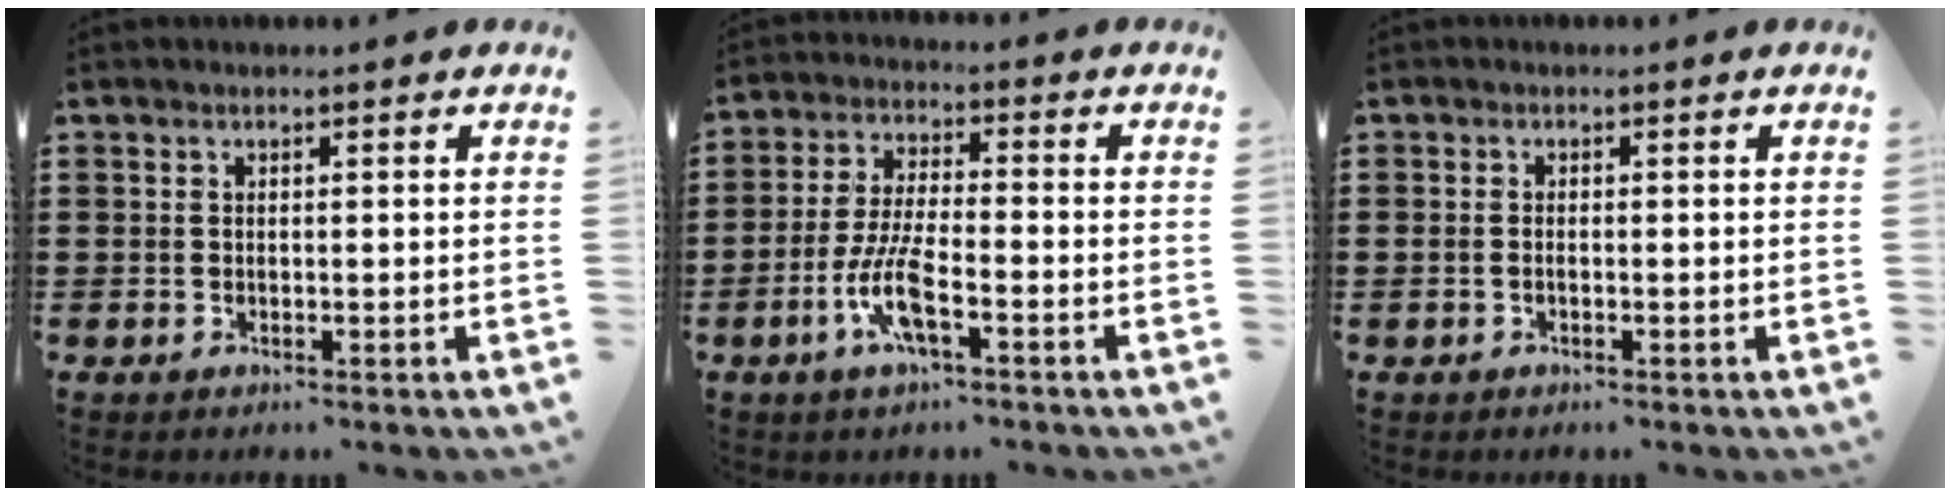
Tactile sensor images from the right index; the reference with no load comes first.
{"total": 7.4, "force": [-3.2, 1.8, 6.4], "torque": [-0.151, -0.015, -0.067]}
{"total": 0.6, "force": [-0.3, 0.2, 0.5], "torque": [-0.011, -0.003, -0.005]}